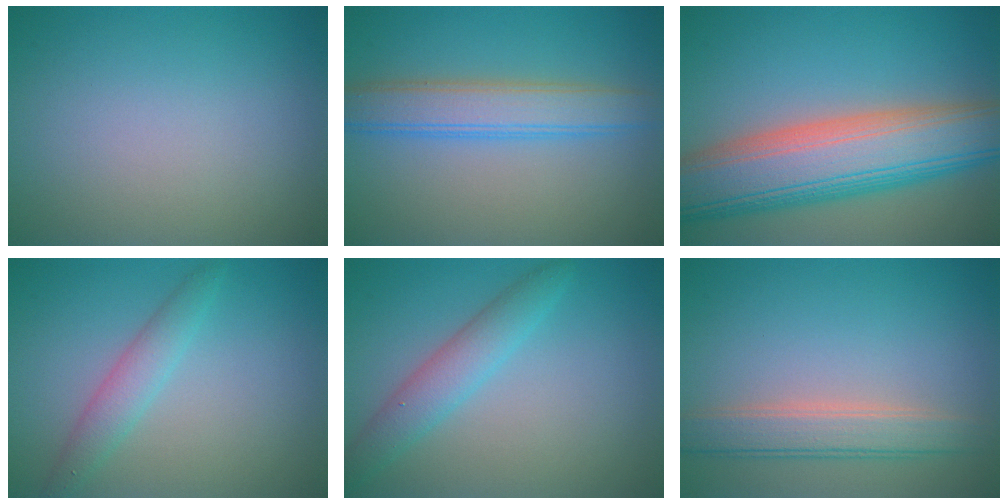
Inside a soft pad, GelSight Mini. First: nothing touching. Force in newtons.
{"total": 4.5, "press": 4.5, "slide": 0.2}
{"total": 11.7, "press": 11.7, "slide": 0.5}
{"total": 2.4, "press": 2.4, "slide": 0.1}
{"total": 3.2, "press": 3.2, "slide": 0.0}
{"total": 3.6, "press": 3.6, "slide": 0.3}